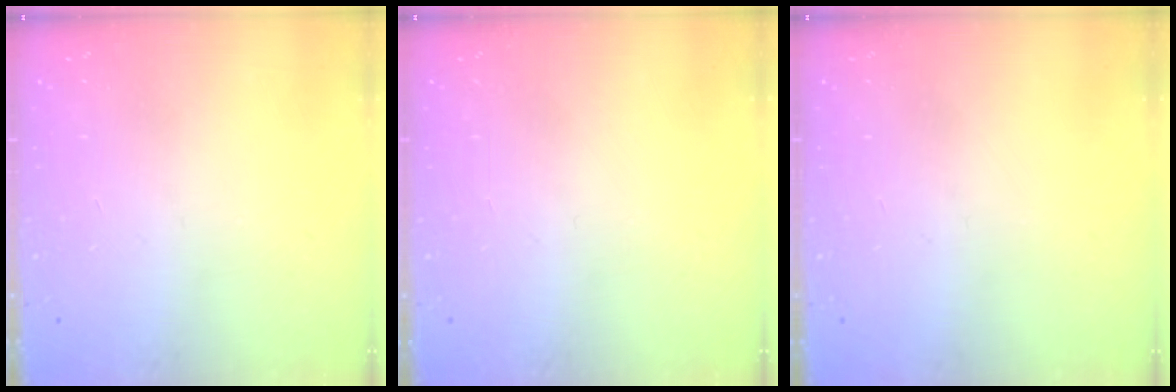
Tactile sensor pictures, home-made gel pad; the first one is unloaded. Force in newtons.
{"total": 0.0}
{"total": 0.0}